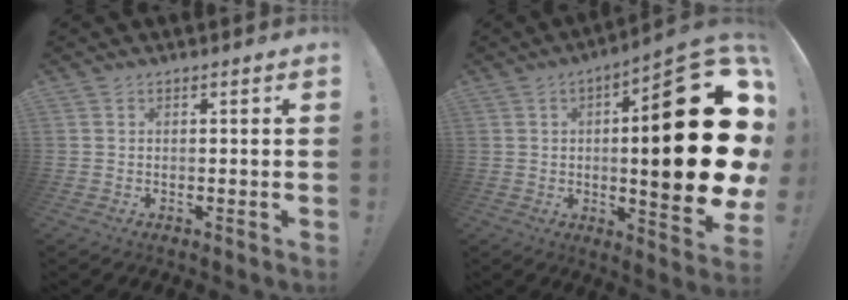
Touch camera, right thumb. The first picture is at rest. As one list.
[{"total": 30.1, "force": [2.3, 6.9, 29.2], "torque": [-0.423, -0.030, 0.037]}]